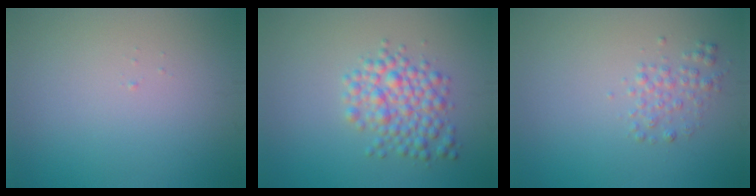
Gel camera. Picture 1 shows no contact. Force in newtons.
{"total": 4.1, "press": 4.1, "slide": 0.1}
{"total": 1.6, "press": 1.6, "slide": 0.0}